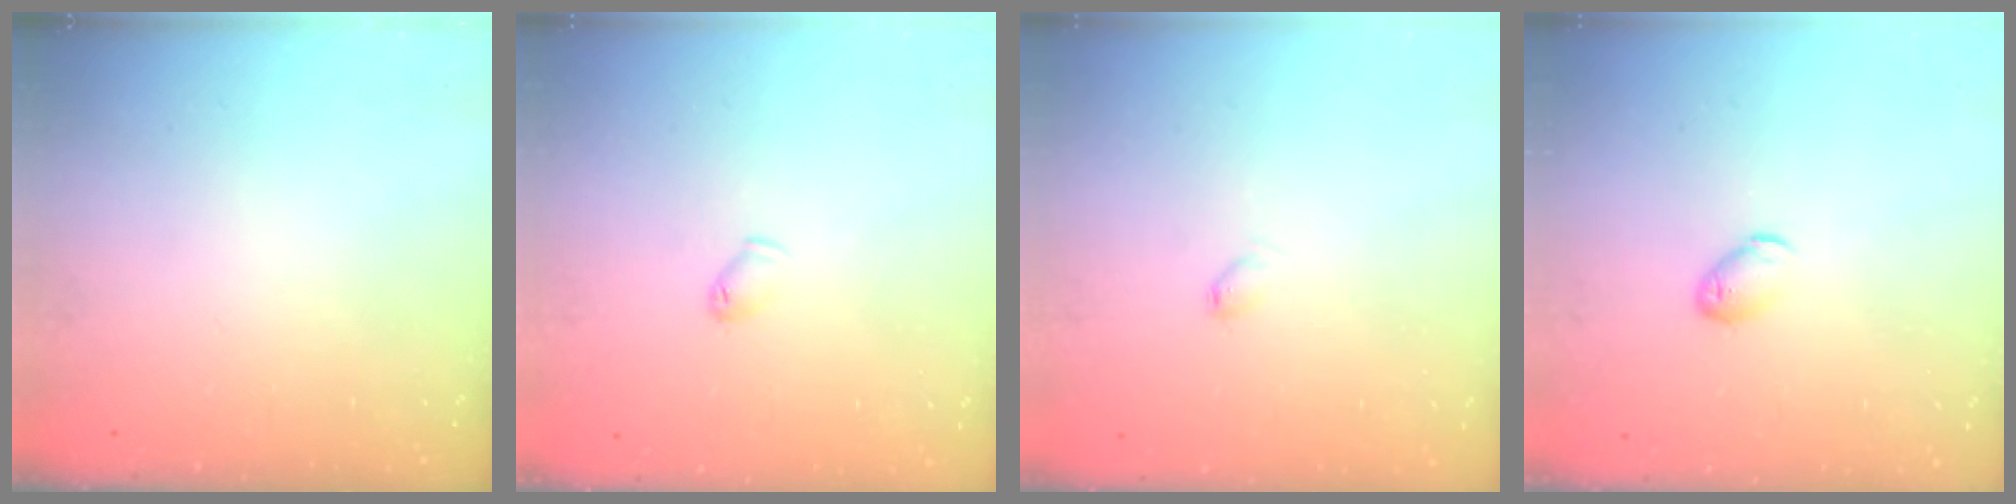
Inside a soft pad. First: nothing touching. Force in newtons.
{"total": 3.8, "press": 3.7, "slide": 0.7}
{"total": 2.7, "press": 2.7, "slide": 0.4}
{"total": 6.2, "press": 6.1, "slide": 1.1}